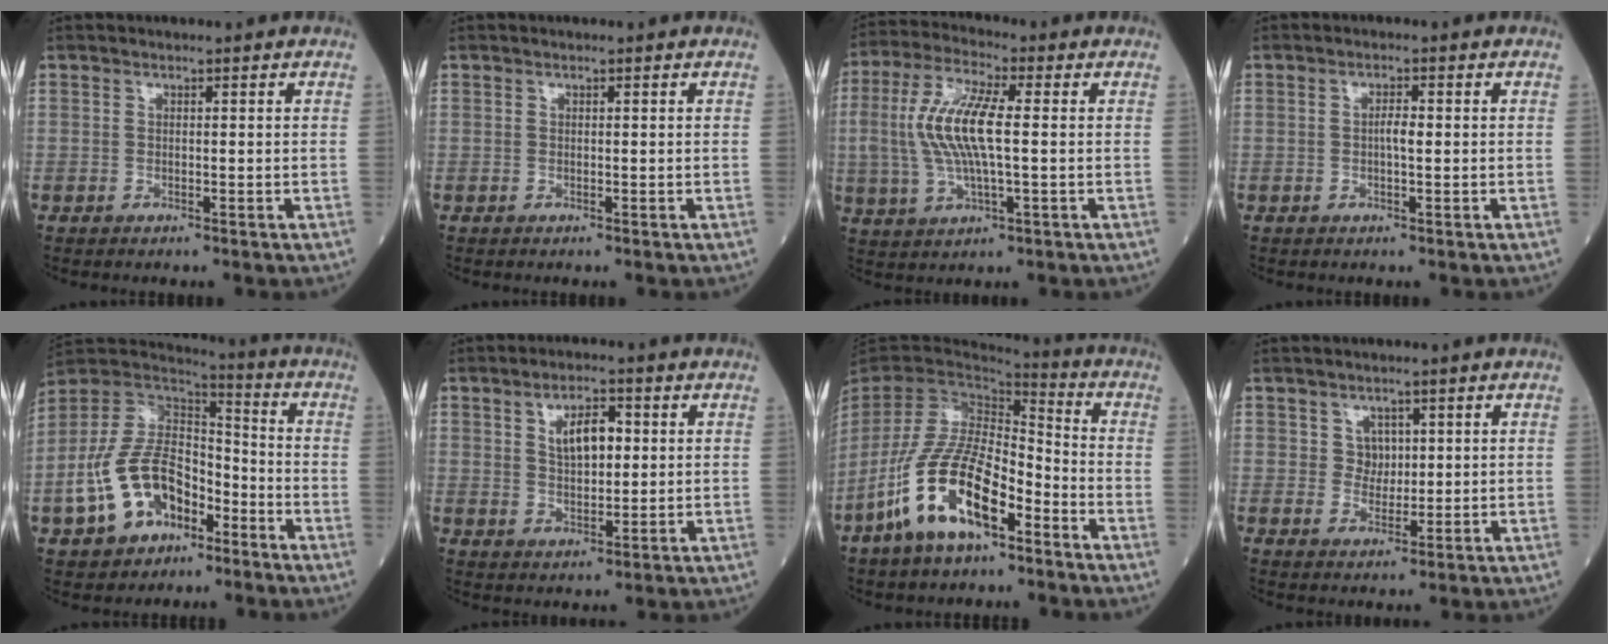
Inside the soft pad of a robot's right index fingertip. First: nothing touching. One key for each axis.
{"total": 0.0}
{"total": 11.4, "fx": 0.6, "fy": 2.7, "fz": 11.0, "tx": -0.244, "ty": 0.010, "tz": 0.010}
{"total": 1.7, "fx": -0.1, "fy": 0.3, "fz": 1.7, "tx": -0.033, "ty": 0.003, "tz": -0.003}
{"total": 15.1, "fx": -6.6, "fy": 8.9, "fz": 10.2, "tx": -0.224, "ty": 0.022, "tz": -0.119}
{"total": 5.9, "fx": 1.7, "fy": 2.6, "fz": 5.0, "tx": -0.087, "ty": 0.006, "tz": 0.033}
{"total": 15.1, "fx": -7.7, "fy": 5.6, "fz": 11.8, "tx": -0.248, "ty": 0.001, "tz": -0.145}
{"total": 2.6, "fx": 1.0, "fy": 2.2, "fz": 0.9, "tx": -0.009, "ty": -0.001, "tz": 0.015}